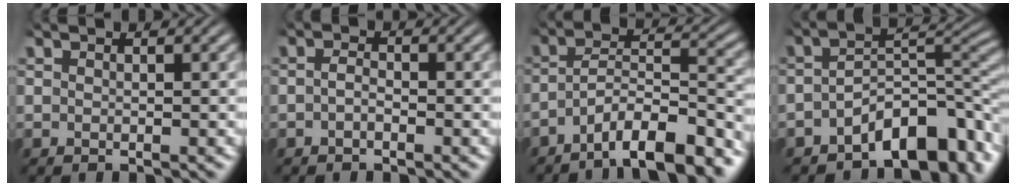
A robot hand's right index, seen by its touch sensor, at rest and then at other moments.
{"total": 1.2, "force": [-0.9, 0.5, 0.8], "torque": [-0.018, -0.008, -0.013]}
{"total": 8.3, "force": [-5.6, 3.3, 5.1], "torque": [-0.071, -0.013, -0.086]}
{"total": 7.9, "force": [-3.9, 3.8, 5.8], "torque": [-0.071, -0.018, -0.057]}